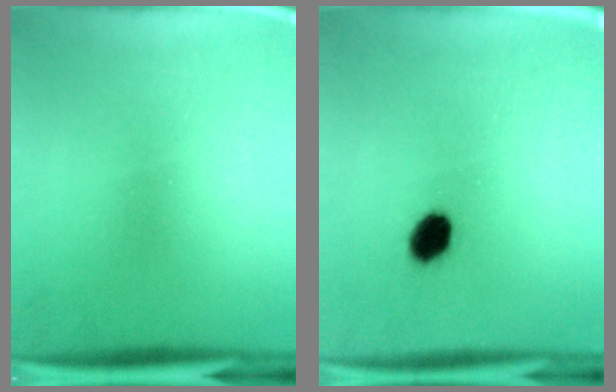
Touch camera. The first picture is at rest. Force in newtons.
{"total": 5.1}